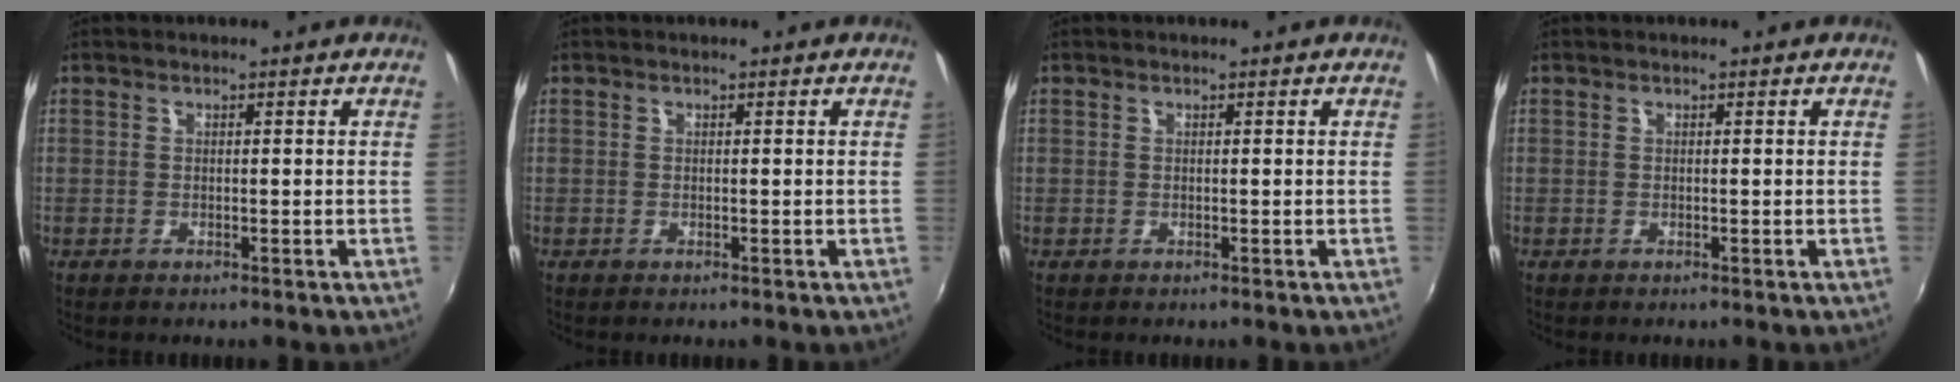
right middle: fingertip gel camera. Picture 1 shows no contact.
{"total": 0.0}
{"total": 0.0}
{"total": 0.0}